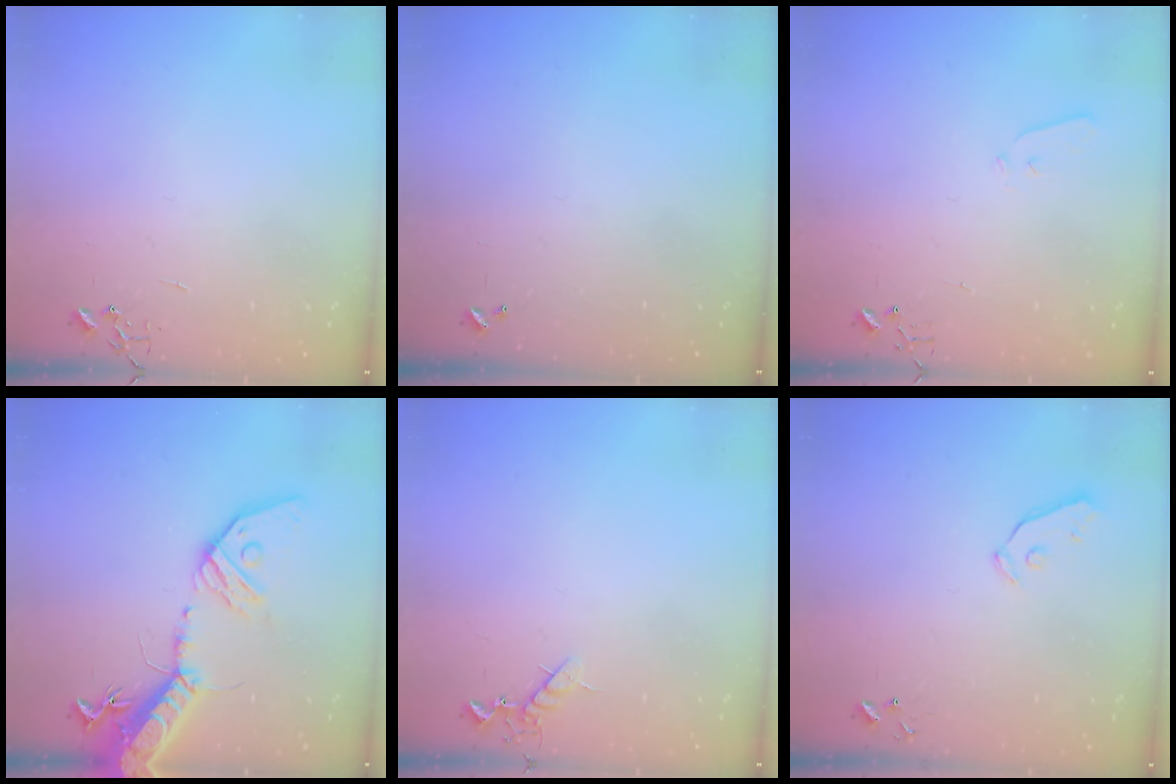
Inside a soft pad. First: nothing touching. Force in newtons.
{"total": 0.0}
{"total": 3.6, "press": 3.5, "slide": 0.6}
{"total": 20.5, "press": 20.0, "slide": 4.4}
{"total": 5.3, "press": 5.2, "slide": 1.0}
{"total": 4.0, "press": 3.9, "slide": 0.7}